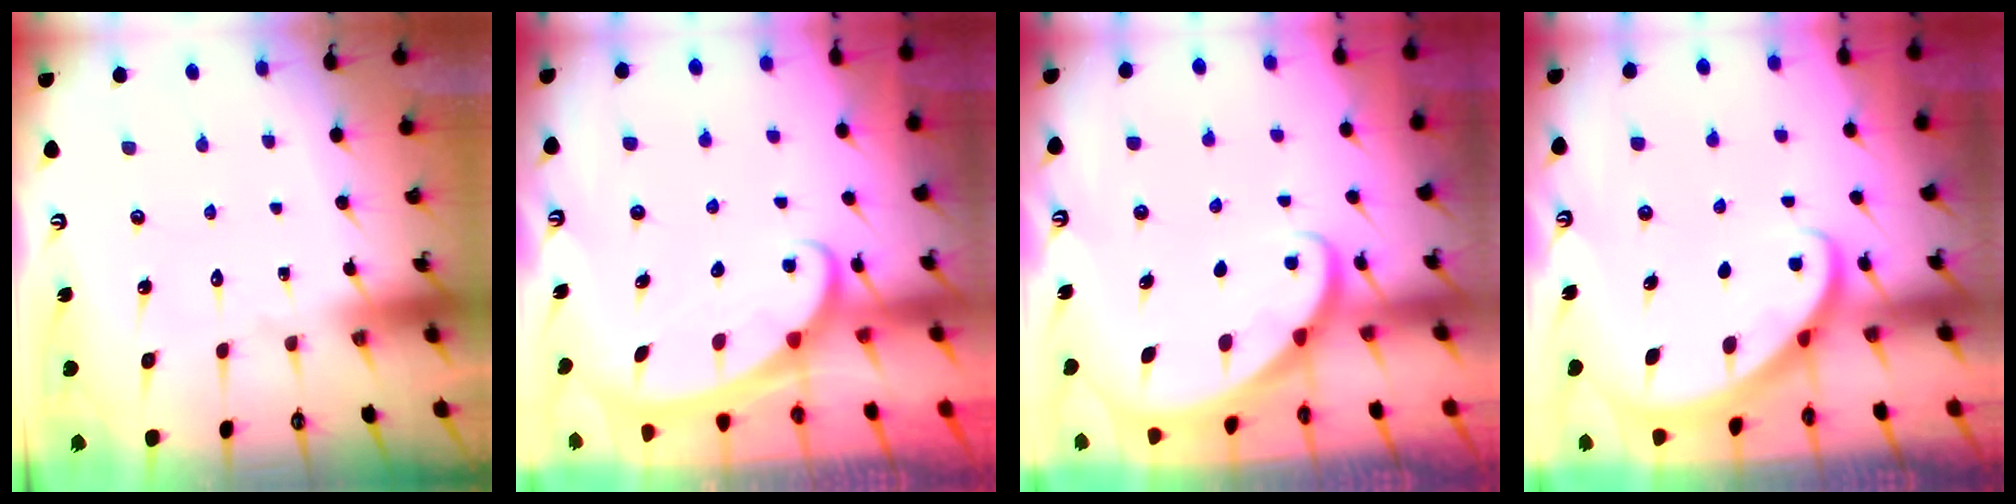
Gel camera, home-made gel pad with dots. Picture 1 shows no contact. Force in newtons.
{"total": 2.3, "press": 2.3, "slide": 0.4}
{"total": 1.9, "press": 1.8, "slide": 0.2}
{"total": 2.7, "press": 2.7, "slide": 0.2}